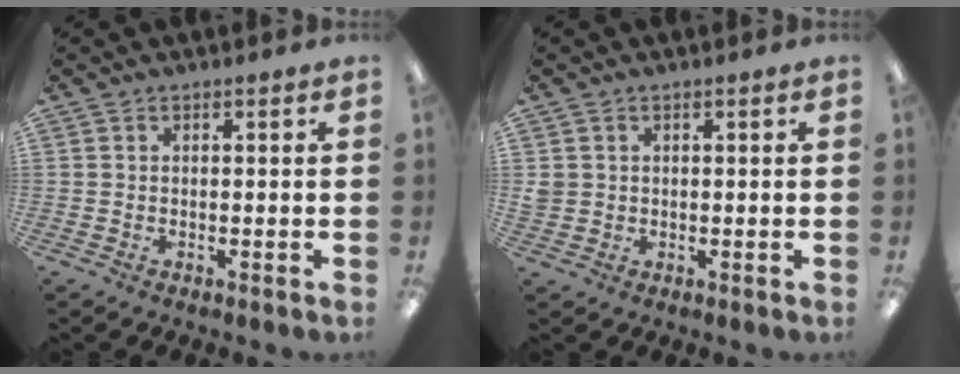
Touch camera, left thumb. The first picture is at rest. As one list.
[{"total": 1.9, "force": [0.6, 1.8, 0.2], "torque": [-0.008, 0.003, 0.010]}]